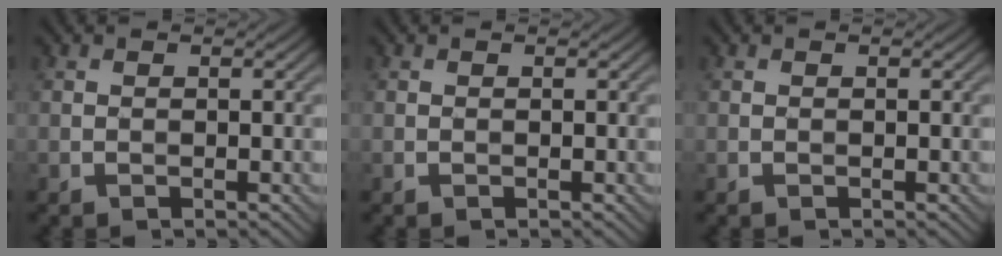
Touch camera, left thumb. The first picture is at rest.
{"total": 0.0}
{"total": 0.0}